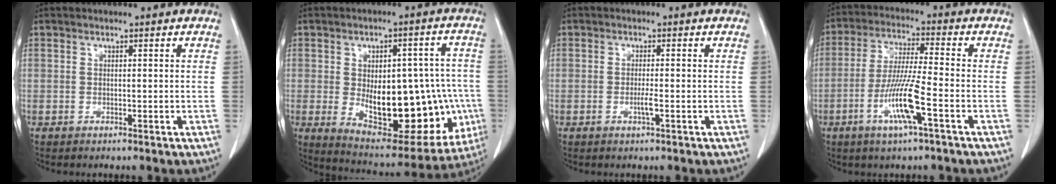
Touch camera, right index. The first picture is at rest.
{"total": 24.6, "force": [-4.0, 11.8, 21.2], "torque": [-0.280, 0.018, -0.025]}
{"total": 2.2, "force": [-0.7, 0.4, 2.0], "torque": [-0.042, -0.001, -0.011]}
{"total": 10.4, "force": [-4.1, 0.4, 9.5], "torque": [-0.191, -0.010, -0.079]}